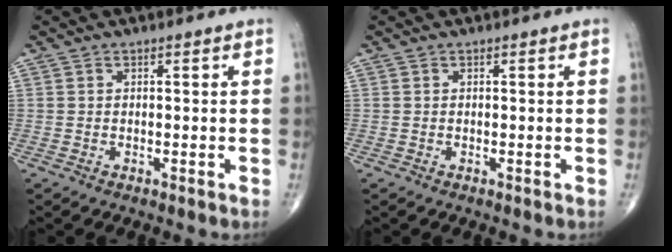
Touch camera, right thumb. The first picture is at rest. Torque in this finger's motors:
{"motor_torque": [0.00, 0.00, 0.24, 0.24, 0.01]}